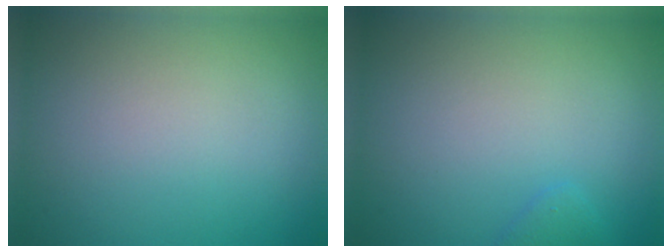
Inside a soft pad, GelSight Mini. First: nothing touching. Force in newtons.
{"total": 1.6, "press": 1.6, "slide": 0.2}